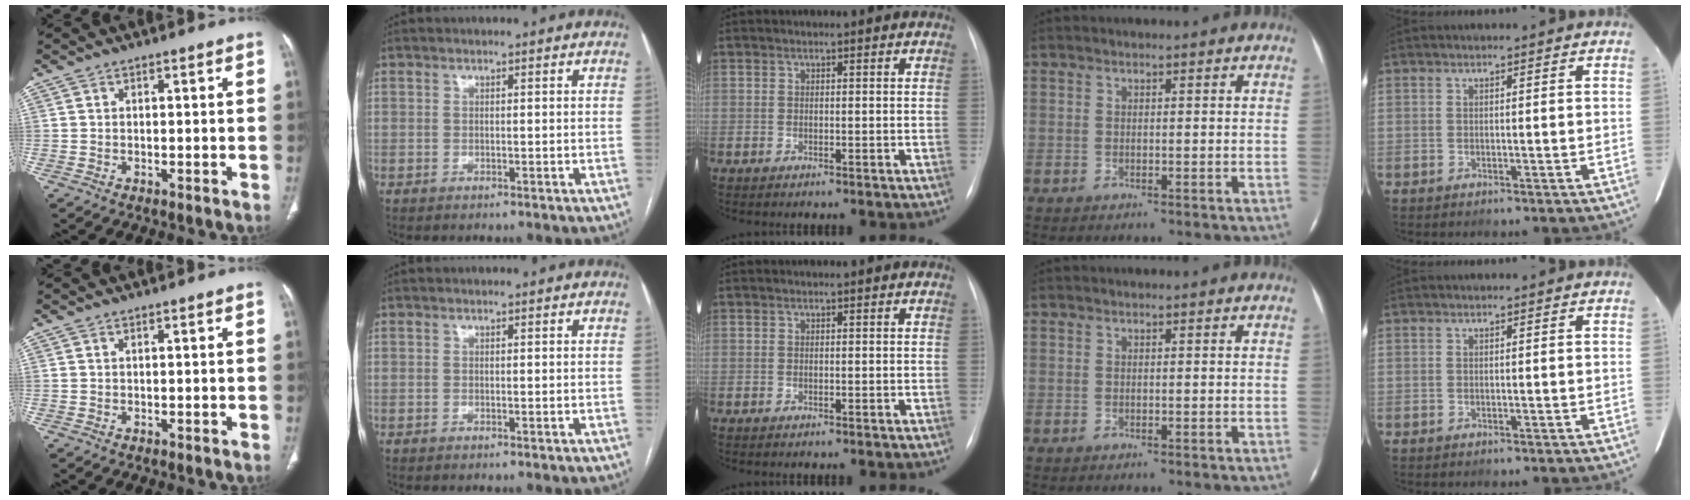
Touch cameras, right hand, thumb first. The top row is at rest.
{}